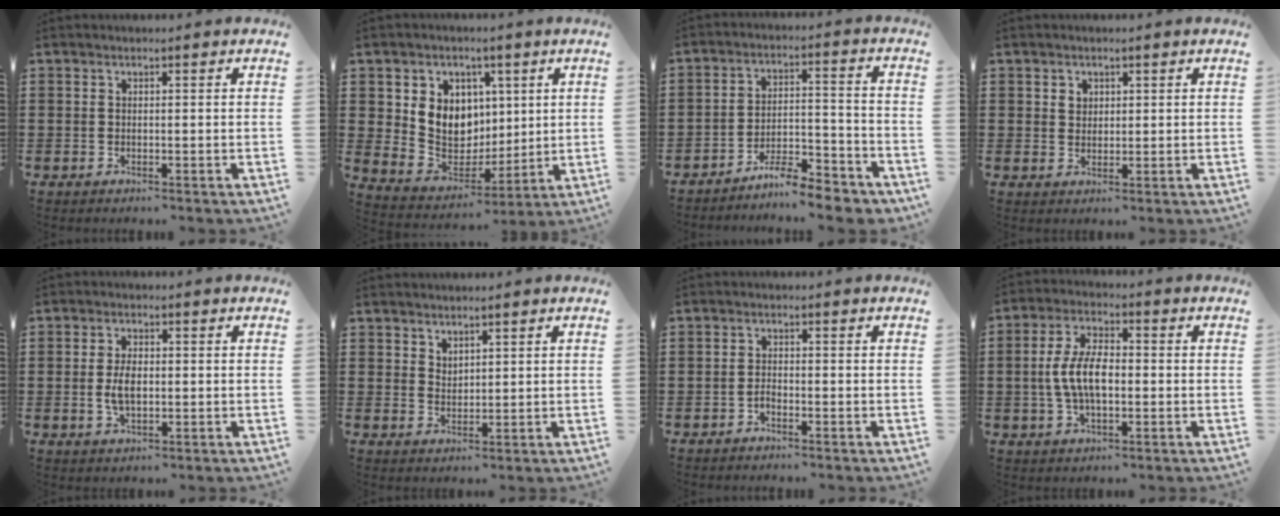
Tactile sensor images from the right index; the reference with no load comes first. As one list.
[{"total": 8.2, "force": [2.2, 7.6, 2.2], "torque": [-0.068, -0.014, 0.047]}, {"total": 7.2, "force": [-6.7, 0.8, 2.6], "torque": [-0.043, 0.013, -0.127]}, {"total": 1.7, "force": [0.9, 1.4, 0.4], "torque": [-0.013, 0.006, 0.018]}, {"total": 4.1, "force": [-0.3, 2.1, 3.5], "torque": [-0.081, 0.000, -0.010]}, {"total": 2.0, "force": [1.9, 0.8, 0.0], "torque": [-0.004, 0.004, 0.037]}, {"total": 1.2, "force": [-1.0, 0.5, 0.5], "torque": [-0.014, -0.001, -0.018]}, {"total": 7.6, "force": [-0.6, 3.6, 6.7], "torque": [-0.154, -0.003, -0.021]}]